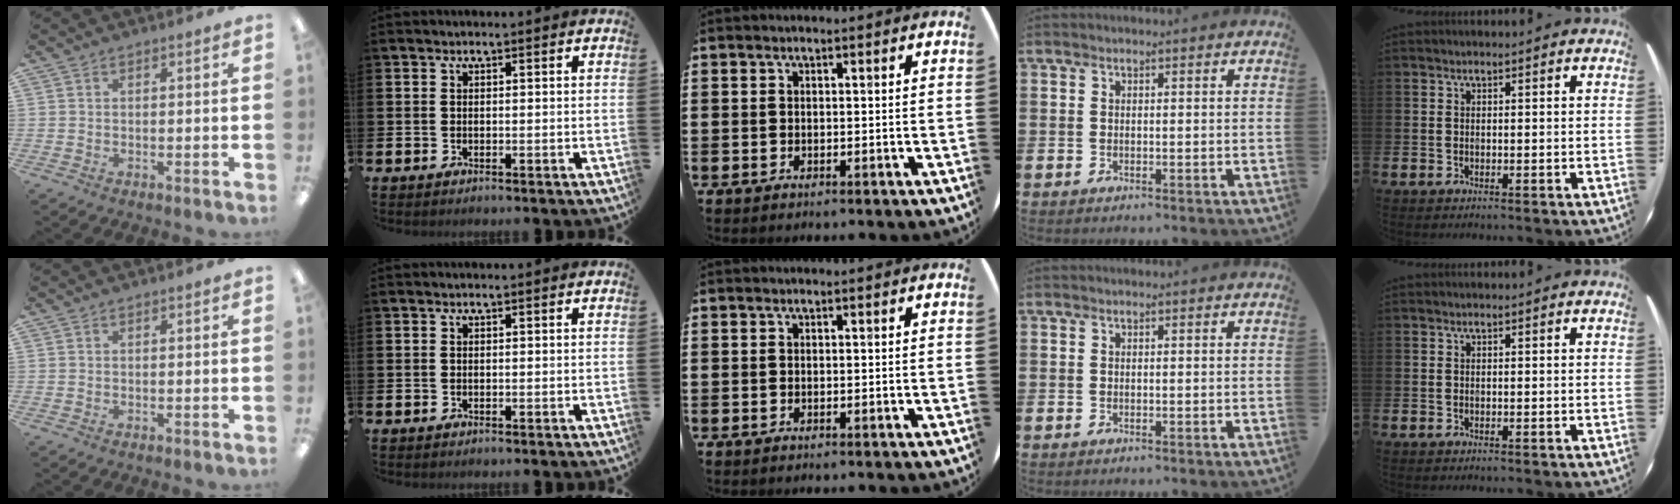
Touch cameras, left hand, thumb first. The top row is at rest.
{}